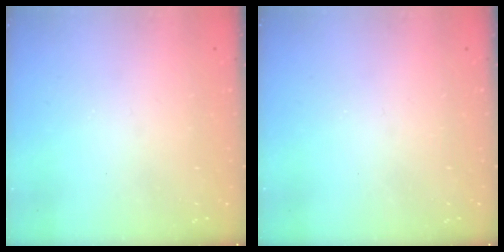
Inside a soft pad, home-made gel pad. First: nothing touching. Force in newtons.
{"total": 0.0}